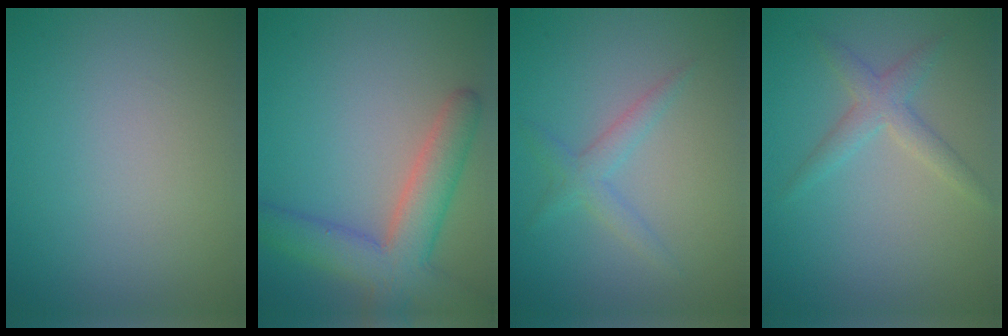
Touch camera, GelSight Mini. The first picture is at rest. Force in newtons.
{"total": 6.3, "press": 6.3, "slide": 0.4}
{"total": 1.9, "press": 1.9, "slide": 0.0}
{"total": 2.4, "press": 2.4, "slide": 0.0}